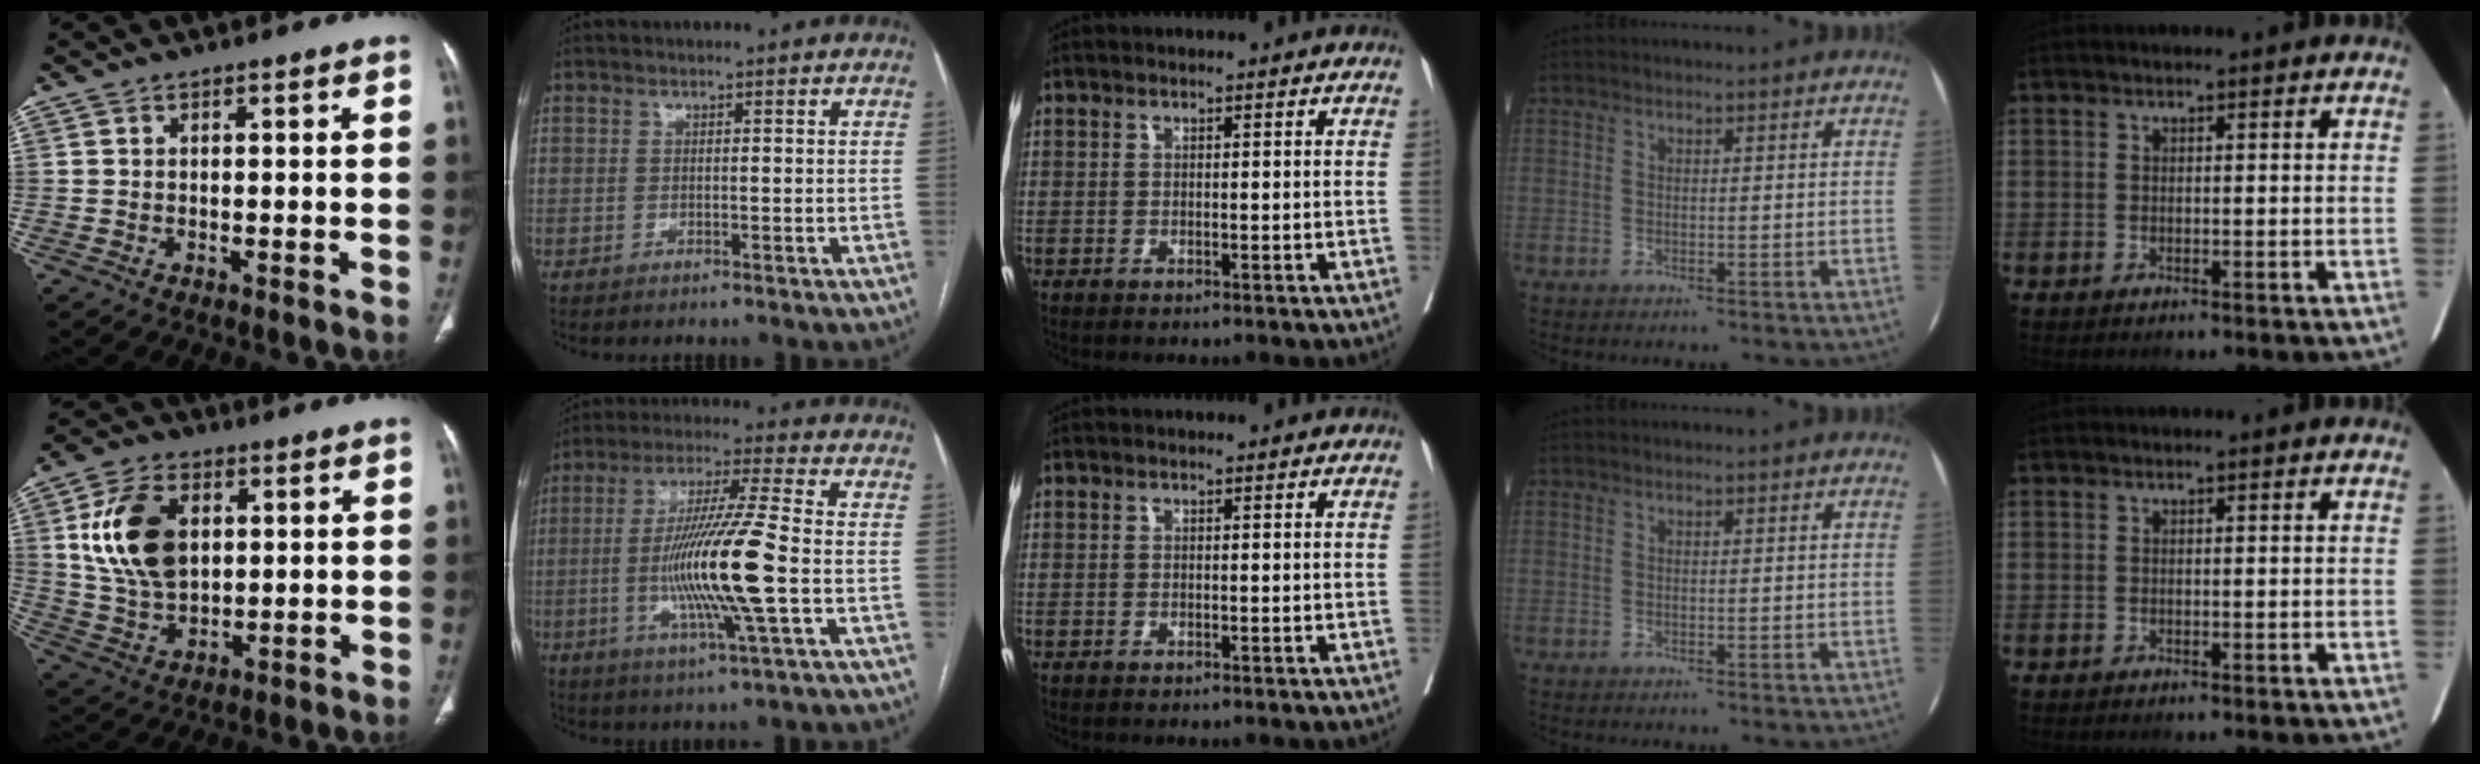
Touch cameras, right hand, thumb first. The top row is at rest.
{"thumb": {"total": 15.1, "force": [3.6, 9.8, 10.8], "torque": [-0.184, -0.008, 0.073]}, "index": {"total": 14.8, "force": [-2.5, -0.6, 14.5], "torque": [-0.284, -0.011, -0.053]}}